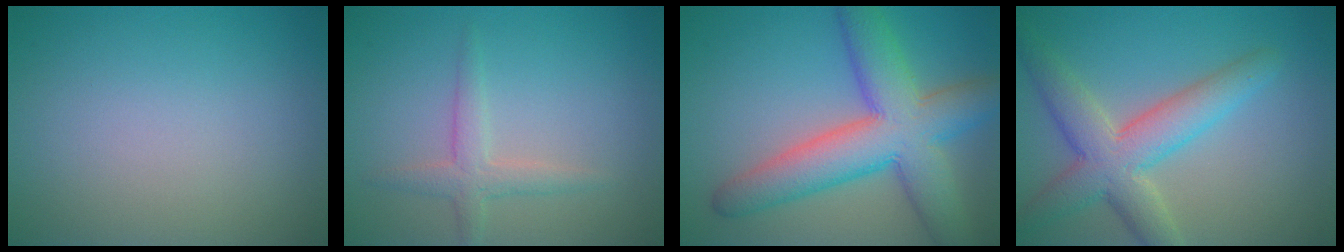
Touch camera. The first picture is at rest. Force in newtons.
{"total": 2.1, "press": 2.1, "slide": 0.1}
{"total": 9.3, "press": 9.3, "slide": 0.3}
{"total": 6.1, "press": 6.1, "slide": 0.4}